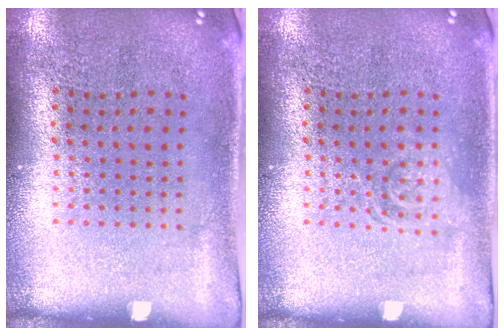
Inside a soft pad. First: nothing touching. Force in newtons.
{"total": 1.4, "press": 1.4, "slide": 0.2}